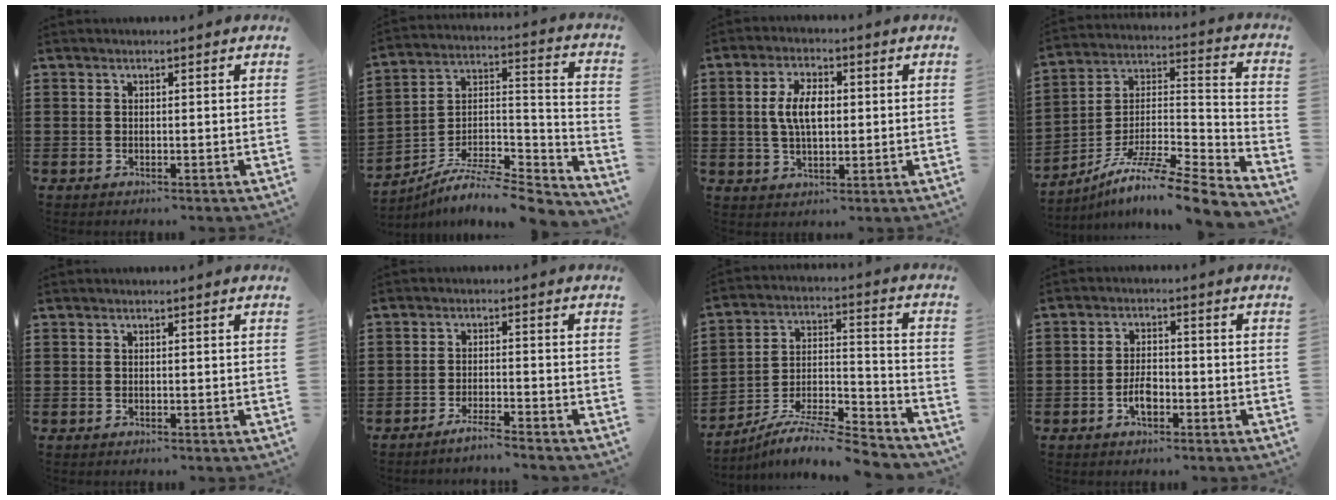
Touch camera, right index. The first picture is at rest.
{"total": 7.5, "force": [-6.6, 1.9, 3.0], "torque": [-0.051, 0.004, -0.132]}
{"total": 6.1, "force": [0.5, 3.0, 5.3], "torque": [-0.113, 0.009, 0.004]}
{"total": 9.4, "force": [-7.6, 0.8, 5.4], "torque": [-0.091, 0.006, -0.151]}
{"total": 0.0}
{"total": 2.7, "force": [-2.5, -0.3, 1.0], "torque": [-0.018, 0.001, -0.049]}
{"total": 9.0, "force": [-8.3, 0.8, 3.4], "torque": [-0.050, 0.013, -0.162]}
{"total": 3.6, "force": [-1.5, 1.7, 2.7], "torque": [-0.058, -0.001, -0.028]}